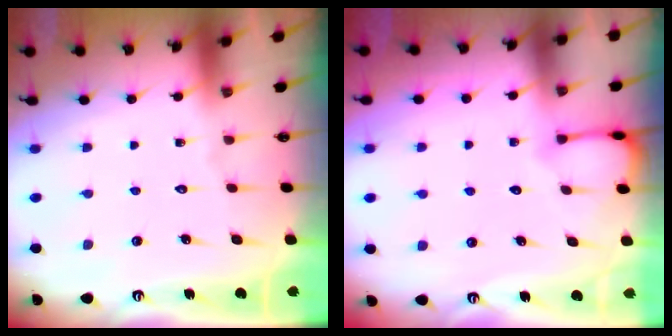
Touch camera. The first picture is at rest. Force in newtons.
{"total": 3.0, "press": 3.0, "slide": 0.3}